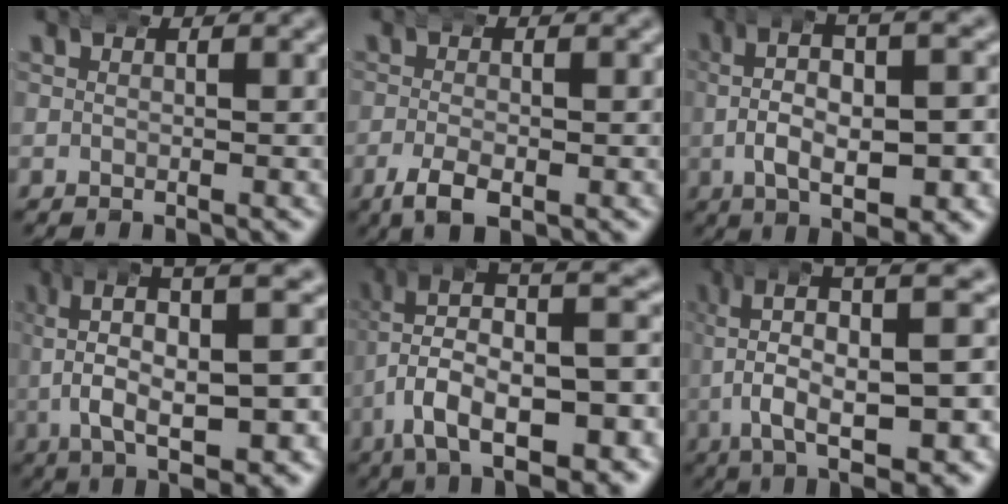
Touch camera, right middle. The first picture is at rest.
{"total": 3.4, "force": [-2.1, 1.3, 2.4], "torque": [-0.045, -0.009, -0.033]}
{"total": 7.3, "force": [0.7, 2.8, 6.6], "torque": [-0.100, 0.004, 0.009]}
{"total": 8.5, "force": [1.8, 3.0, 7.8], "torque": [-0.121, 0.007, 0.024]}
{"total": 9.3, "force": [-0.8, 4.8, 7.9], "torque": [-0.151, -0.033, 0.007]}
{"total": 9.4, "force": [1.1, 3.7, 8.5], "torque": [-0.138, -0.003, 0.016]}